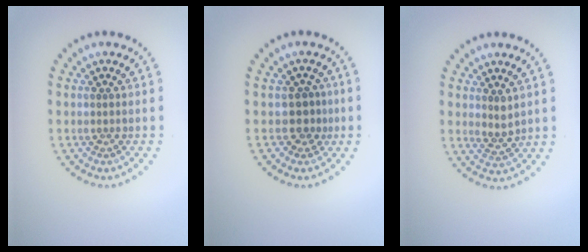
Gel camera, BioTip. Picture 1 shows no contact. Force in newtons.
{"total": 2.0, "press": 1.6, "slide": 1.2}
{"total": 1.5, "press": 1.3, "slide": 0.6}